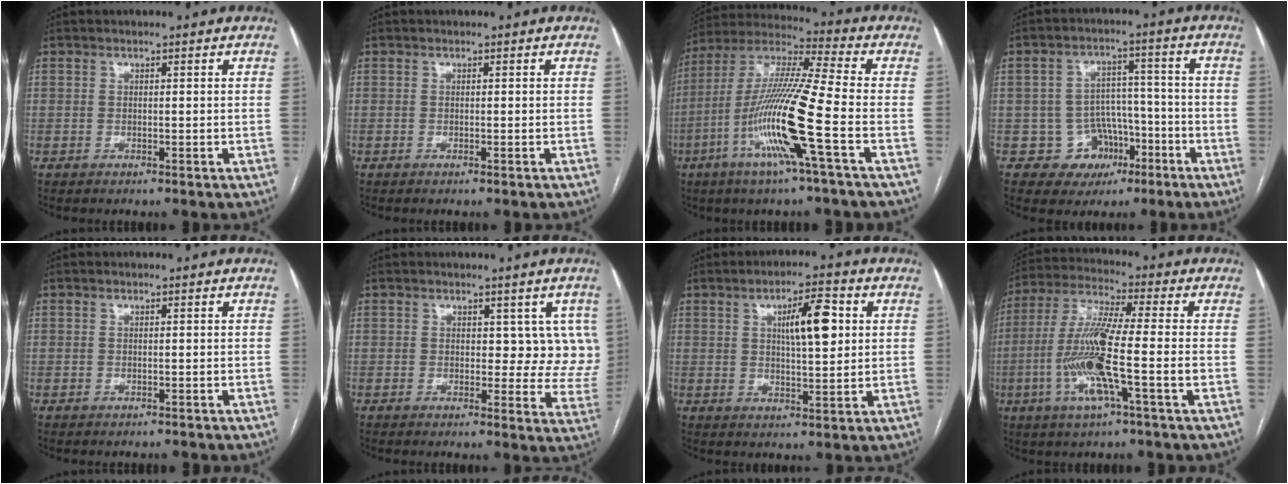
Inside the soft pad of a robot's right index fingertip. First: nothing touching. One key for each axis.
{"total": 0.0}
{"total": 16.6, "fx": -5.7, "fy": -0.7, "fz": 15.6, "tx": -0.316, "ty": -0.011, "tz": -0.117}
{"total": 7.1, "fx": -3.2, "fy": 6.2, "fz": 0.8, "tx": 0.009, "ty": 0.024, "tz": -0.037}
{"total": 1.0, "fx": -0.8, "fy": 0.6, "fz": -0.1, "tx": -0.002, "ty": 0.004, "tz": -0.011}
{"total": 5.8, "fx": 2.3, "fy": 3.8, "fz": 3.7, "tx": -0.015, "ty": -0.003, "tz": 0.021}
{"total": 7.8, "fx": 2.1, "fy": 1.8, "fz": 7.3, "tx": -0.118, "ty": 0.011, "tz": 0.037}
{"total": 13.2, "fx": -3.2, "fy": 0.3, "fz": 12.8, "tx": -0.263, "ty": -0.006, "tz": -0.069}